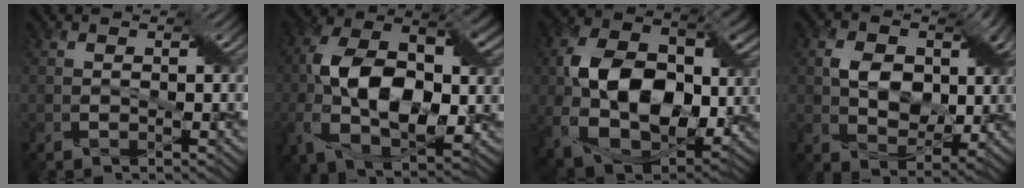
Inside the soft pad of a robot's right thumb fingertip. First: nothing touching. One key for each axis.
{"total": 16.0, "fx": -0.1, "fy": 9.6, "fz": 12.8, "tx": -0.261, "ty": -0.001, "tz": -0.013}
{"total": 16.2, "fx": 0.4, "fy": 11.4, "fz": 11.5, "tx": -0.236, "ty": -0.009, "tz": 0.008}
{"total": 8.7, "fx": 1.7, "fy": 6.5, "fz": 5.5, "tx": -0.103, "ty": 0.000, "tz": 0.021}